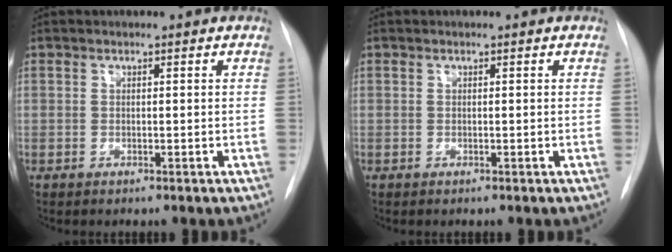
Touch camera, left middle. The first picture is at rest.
{"total": 0.0}